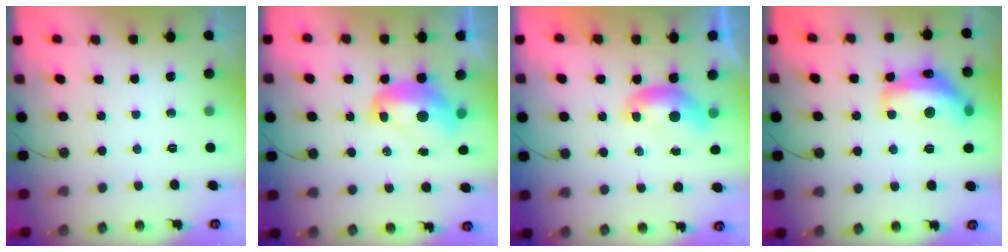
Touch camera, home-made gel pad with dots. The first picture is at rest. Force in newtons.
{"total": 3.1, "press": 3.0, "slide": 0.5}
{"total": 0.0}
{"total": 10.8, "press": 10.8, "slide": 0.7}